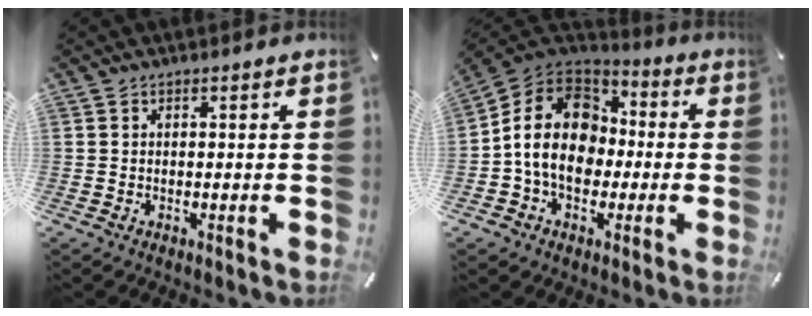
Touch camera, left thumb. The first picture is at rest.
{"total": 15.7, "force": [-1.2, 12.8, 9.0], "torque": [-0.177, 0.027, -0.020]}